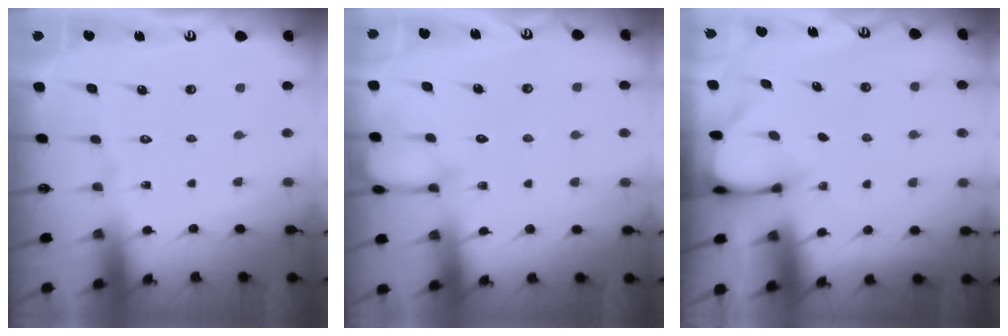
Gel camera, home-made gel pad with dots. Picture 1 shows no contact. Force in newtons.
{"total": 6.7, "press": 6.6, "slide": 0.6}
{"total": 3.5, "press": 3.4, "slide": 0.3}